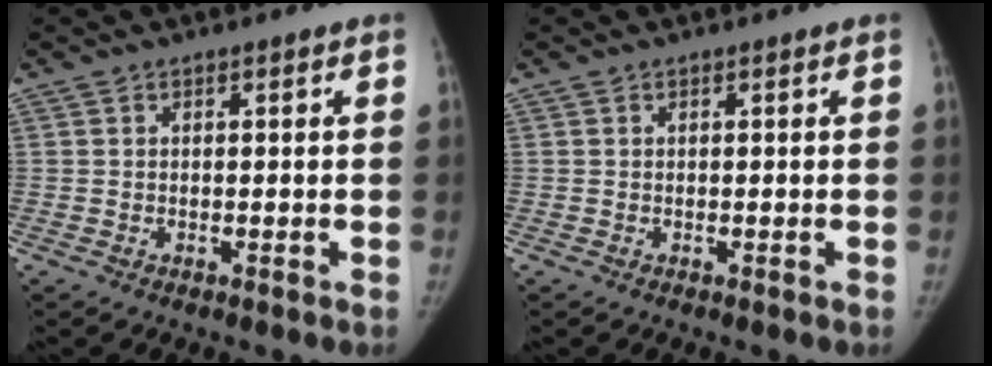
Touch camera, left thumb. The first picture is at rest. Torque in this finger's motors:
{"motor_torque": [0.00, 0.00, 0.02, -0.02, 0.00]}